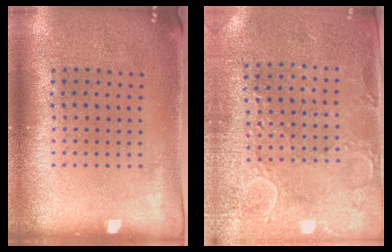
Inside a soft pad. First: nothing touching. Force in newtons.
{"total": 2.8, "press": 2.7, "slide": 0.7}